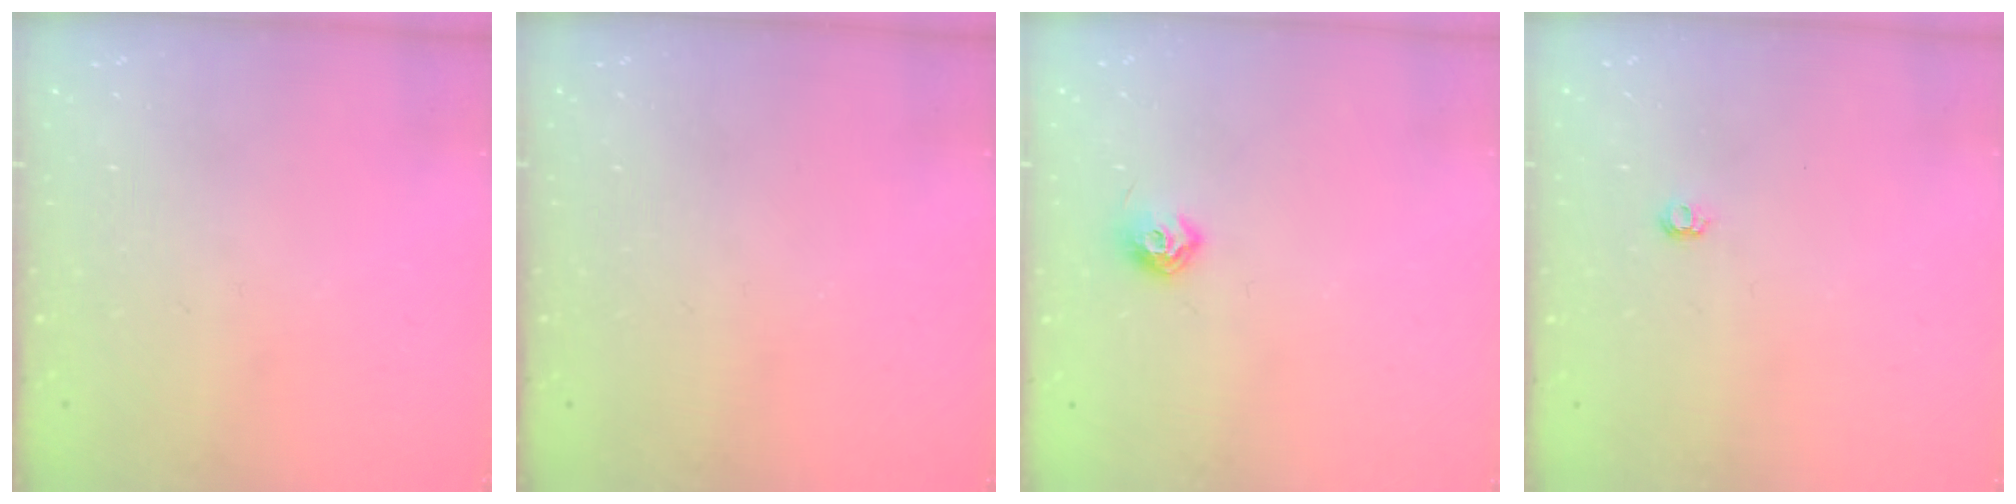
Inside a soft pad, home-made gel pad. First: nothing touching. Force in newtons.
{"total": 0.0}
{"total": 7.9, "press": 7.8, "slide": 0.9}
{"total": 3.9, "press": 3.9, "slide": 0.5}